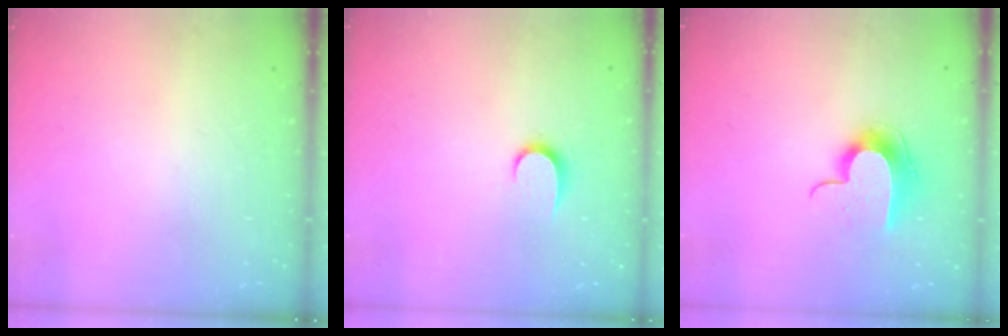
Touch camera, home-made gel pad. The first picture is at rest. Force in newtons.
{"total": 6.1, "press": 6.1, "slide": 0.6}
{"total": 9.6, "press": 9.6, "slide": 0.7}